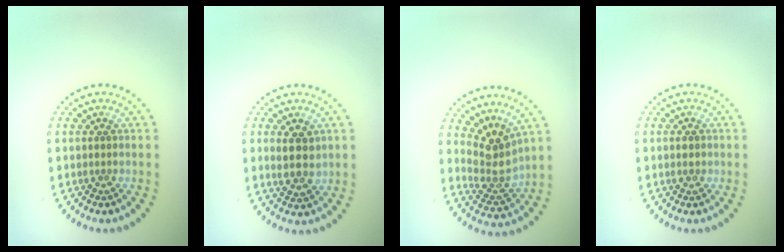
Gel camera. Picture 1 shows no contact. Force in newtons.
{"total": 3.0, "press": 2.9, "slide": 0.8}
{"total": 3.7, "press": 2.7, "slide": 2.5}
{"total": 1.1, "press": 1.1, "slide": 0.2}